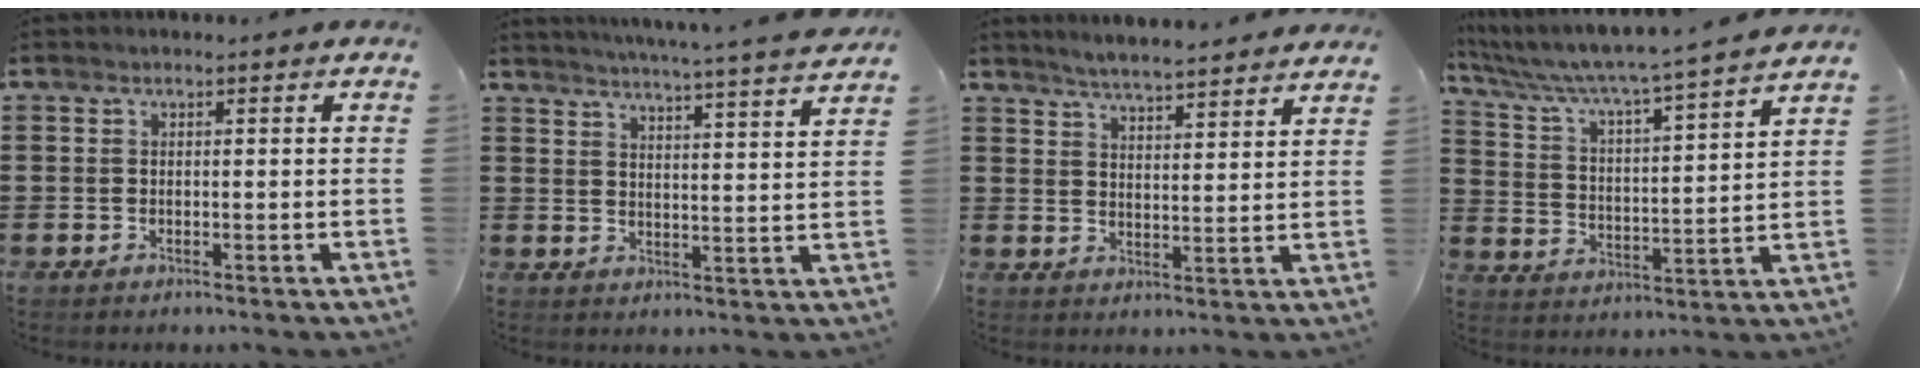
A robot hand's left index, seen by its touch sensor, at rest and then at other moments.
{"total": 4.7, "force": [4.4, -1.1, 1.2], "torque": [-0.041, -0.033, 0.072]}
{"total": 4.2, "force": [4.1, -0.6, 0.5], "torque": [-0.025, -0.024, 0.071]}
{"total": 5.5, "force": [4.9, -0.7, 2.4], "torque": [-0.070, -0.045, 0.074]}